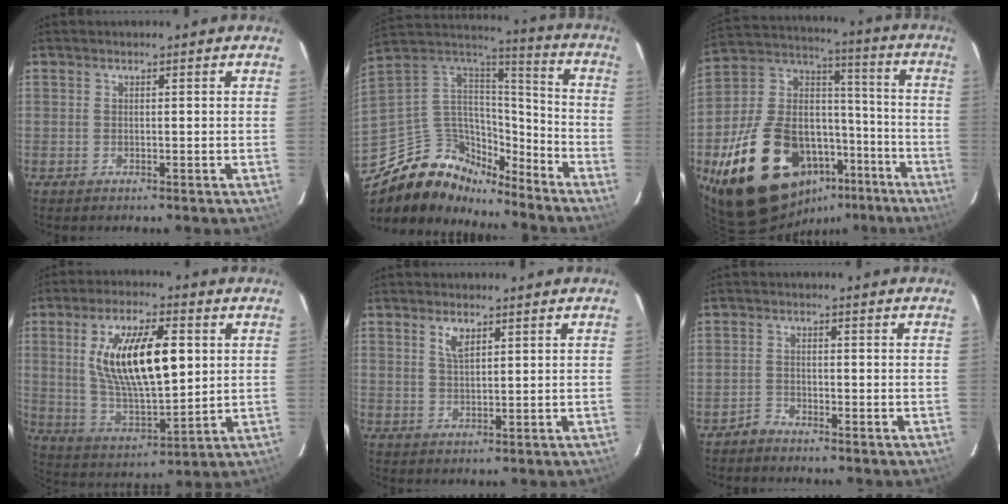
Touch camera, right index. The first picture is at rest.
{"total": 16.8, "force": [-12.8, 9.2, 5.8], "torque": [-0.142, 0.033, -0.221]}
{"total": 27.6, "force": [-13.8, 16.7, 17.0], "torque": [-0.343, 0.029, -0.201]}
{"total": 18.0, "force": [4.0, 6.6, 16.2], "torque": [-0.293, 0.004, 0.084]}
{"total": 3.1, "force": [1.7, 1.2, 2.2], "torque": [-0.040, 0.001, 0.034]}
{"total": 1.8, "force": [-1.7, 0.6, -0.3], "torque": [0.004, 0.005, -0.035]}